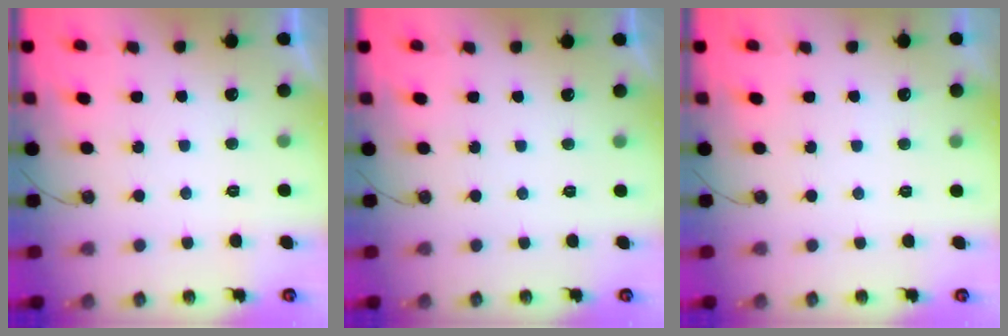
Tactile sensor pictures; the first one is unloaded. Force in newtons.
{"total": 0.0}
{"total": 2.9, "press": 2.9, "slide": 0.4}